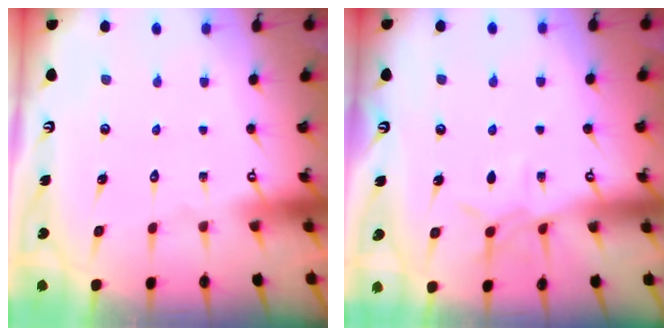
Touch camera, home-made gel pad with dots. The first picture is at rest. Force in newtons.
{"total": 5.9, "press": 5.9, "slide": 0.5}